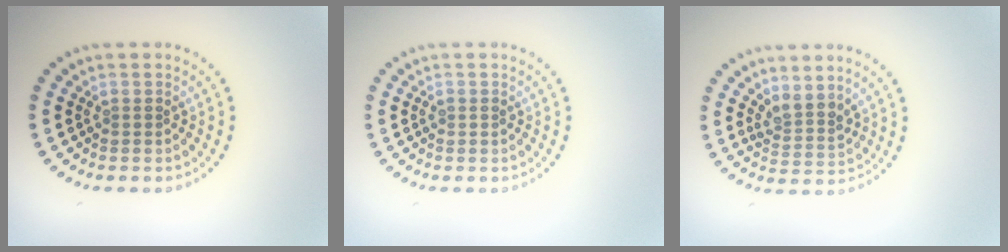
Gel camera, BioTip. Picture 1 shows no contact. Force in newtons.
{"total": 0.8, "press": 0.8, "slide": 0.1}
{"total": 2.3, "press": 1.8, "slide": 1.4}